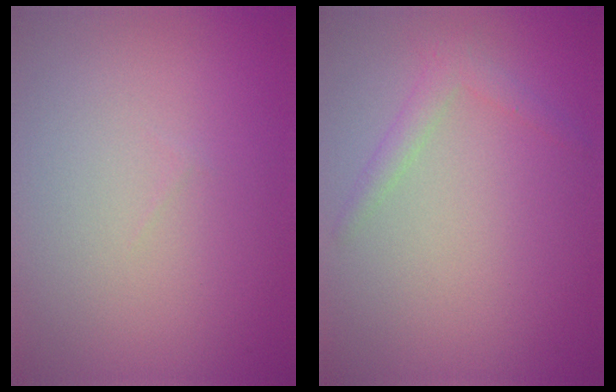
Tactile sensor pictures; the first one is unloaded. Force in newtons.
{"total": 1.5, "press": 1.5, "slide": 0.1}